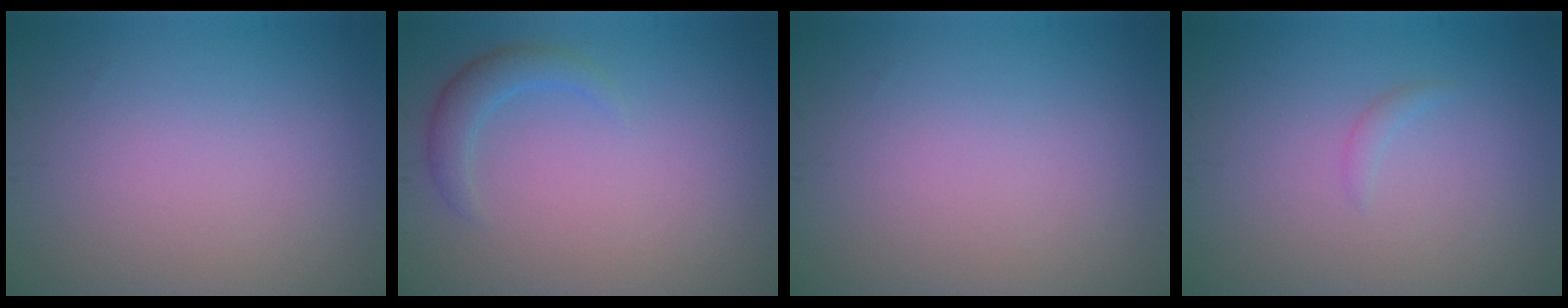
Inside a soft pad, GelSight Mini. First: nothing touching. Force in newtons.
{"total": 2.1, "press": 2.1, "slide": 0.2}
{"total": 0.0}
{"total": 0.7, "press": 0.7, "slide": 0.1}